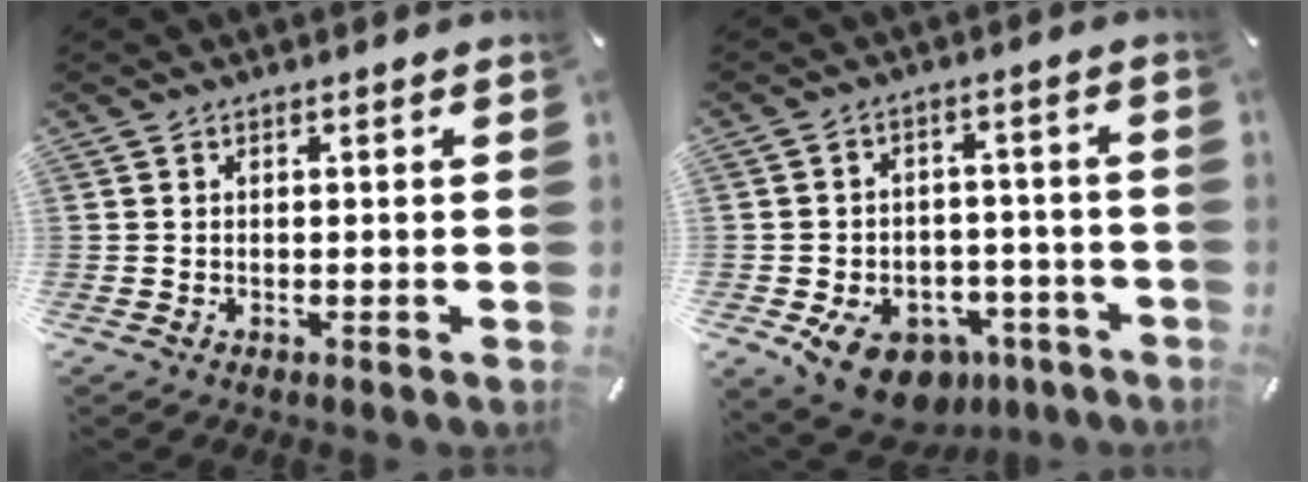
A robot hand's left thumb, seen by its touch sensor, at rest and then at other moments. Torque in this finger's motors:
{"motor_torque": [-0.28, 1.46, 0.36, -0.01, 0.12]}